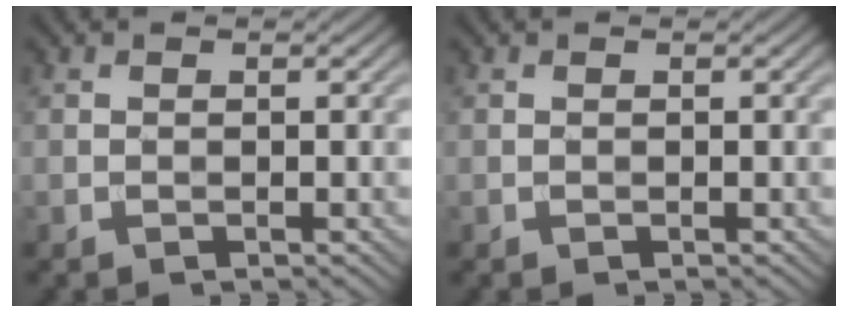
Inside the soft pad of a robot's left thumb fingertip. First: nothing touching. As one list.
[{"total": 0.0}]